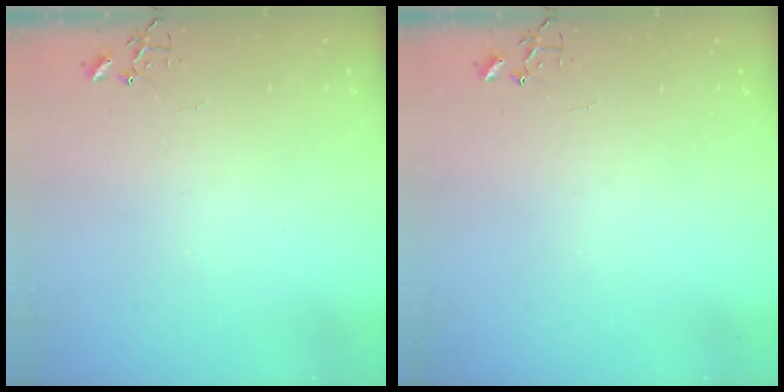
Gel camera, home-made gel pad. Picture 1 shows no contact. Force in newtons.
{"total": 0.0}